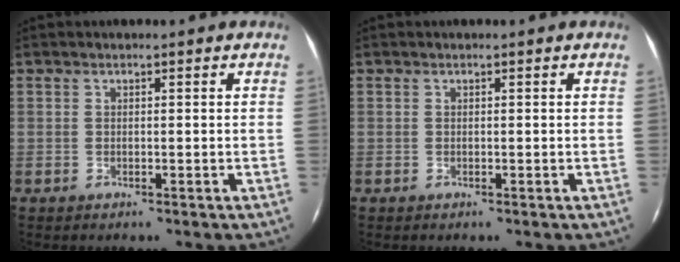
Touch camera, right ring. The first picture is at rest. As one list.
[{"total": 0.0}]